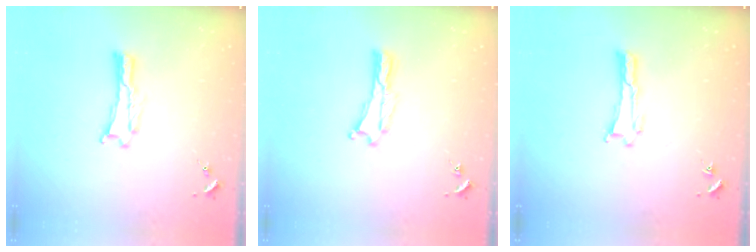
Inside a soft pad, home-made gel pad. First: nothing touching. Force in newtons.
{"total": 0.0}
{"total": 0.0}